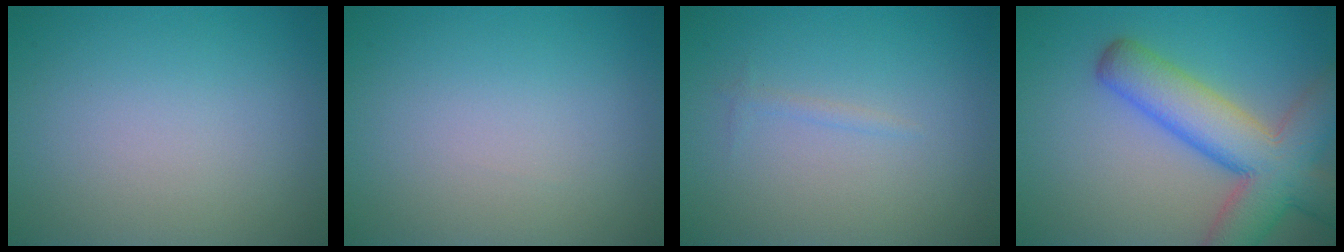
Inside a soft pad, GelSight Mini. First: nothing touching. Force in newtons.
{"total": 0.0}
{"total": 0.6, "press": 0.6, "slide": 0.0}
{"total": 9.4, "press": 9.4, "slide": 0.4}